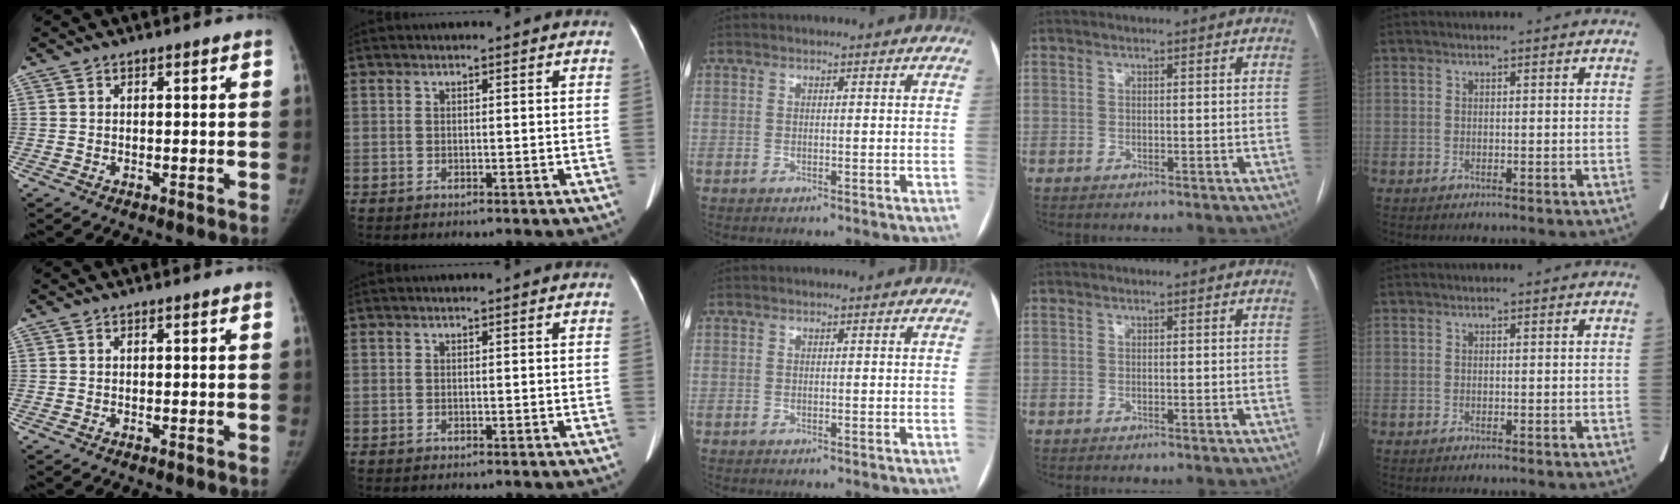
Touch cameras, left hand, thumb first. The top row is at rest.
{}